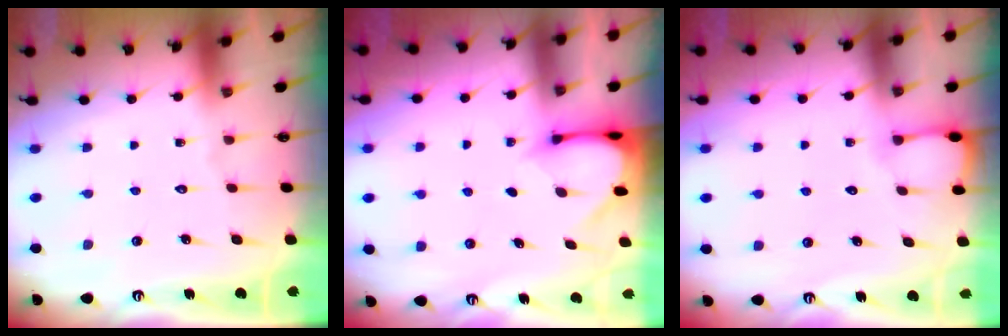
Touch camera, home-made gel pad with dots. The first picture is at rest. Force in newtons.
{"total": 3.0, "press": 3.0, "slide": 0.3}
{"total": 2.5, "press": 2.5, "slide": 0.2}